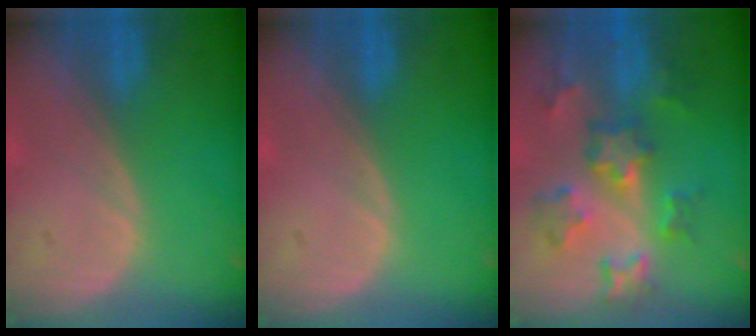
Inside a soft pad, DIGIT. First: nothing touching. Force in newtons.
{"total": 0.0}
{"total": 8.8, "press": 7.9, "slide": 3.8}